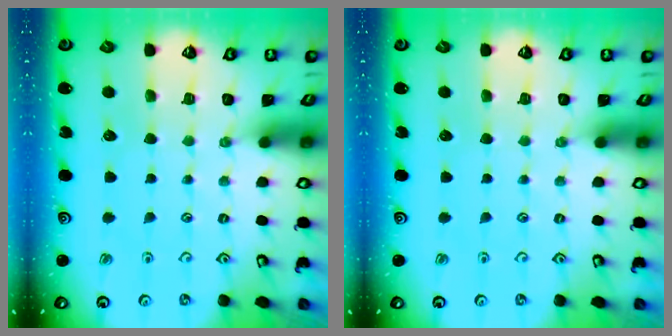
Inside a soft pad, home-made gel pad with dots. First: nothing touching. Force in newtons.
{"total": 0.0}